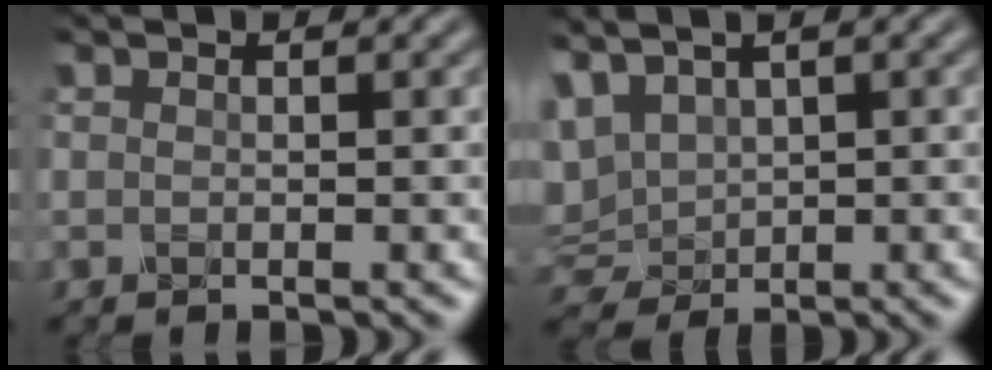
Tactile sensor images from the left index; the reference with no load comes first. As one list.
[{"total": 5.4, "force": [2.5, 3.3, 3.5], "torque": [-0.106, 0.009, 0.059]}]